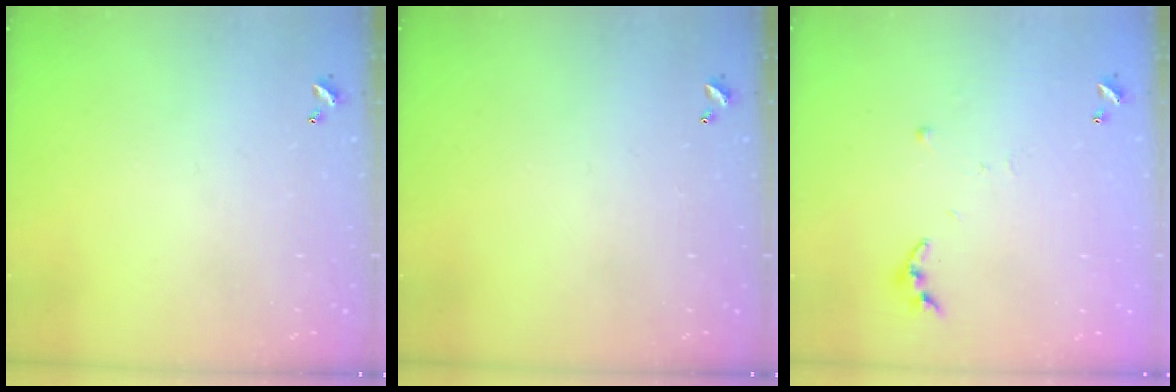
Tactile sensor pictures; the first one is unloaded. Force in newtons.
{"total": 0.0}
{"total": 3.8, "press": 3.8, "slide": 0.3}